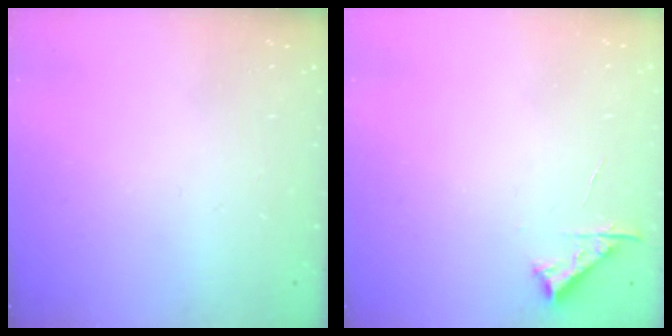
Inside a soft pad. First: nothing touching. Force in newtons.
{"total": 4.7, "press": 4.6, "slide": 0.6}